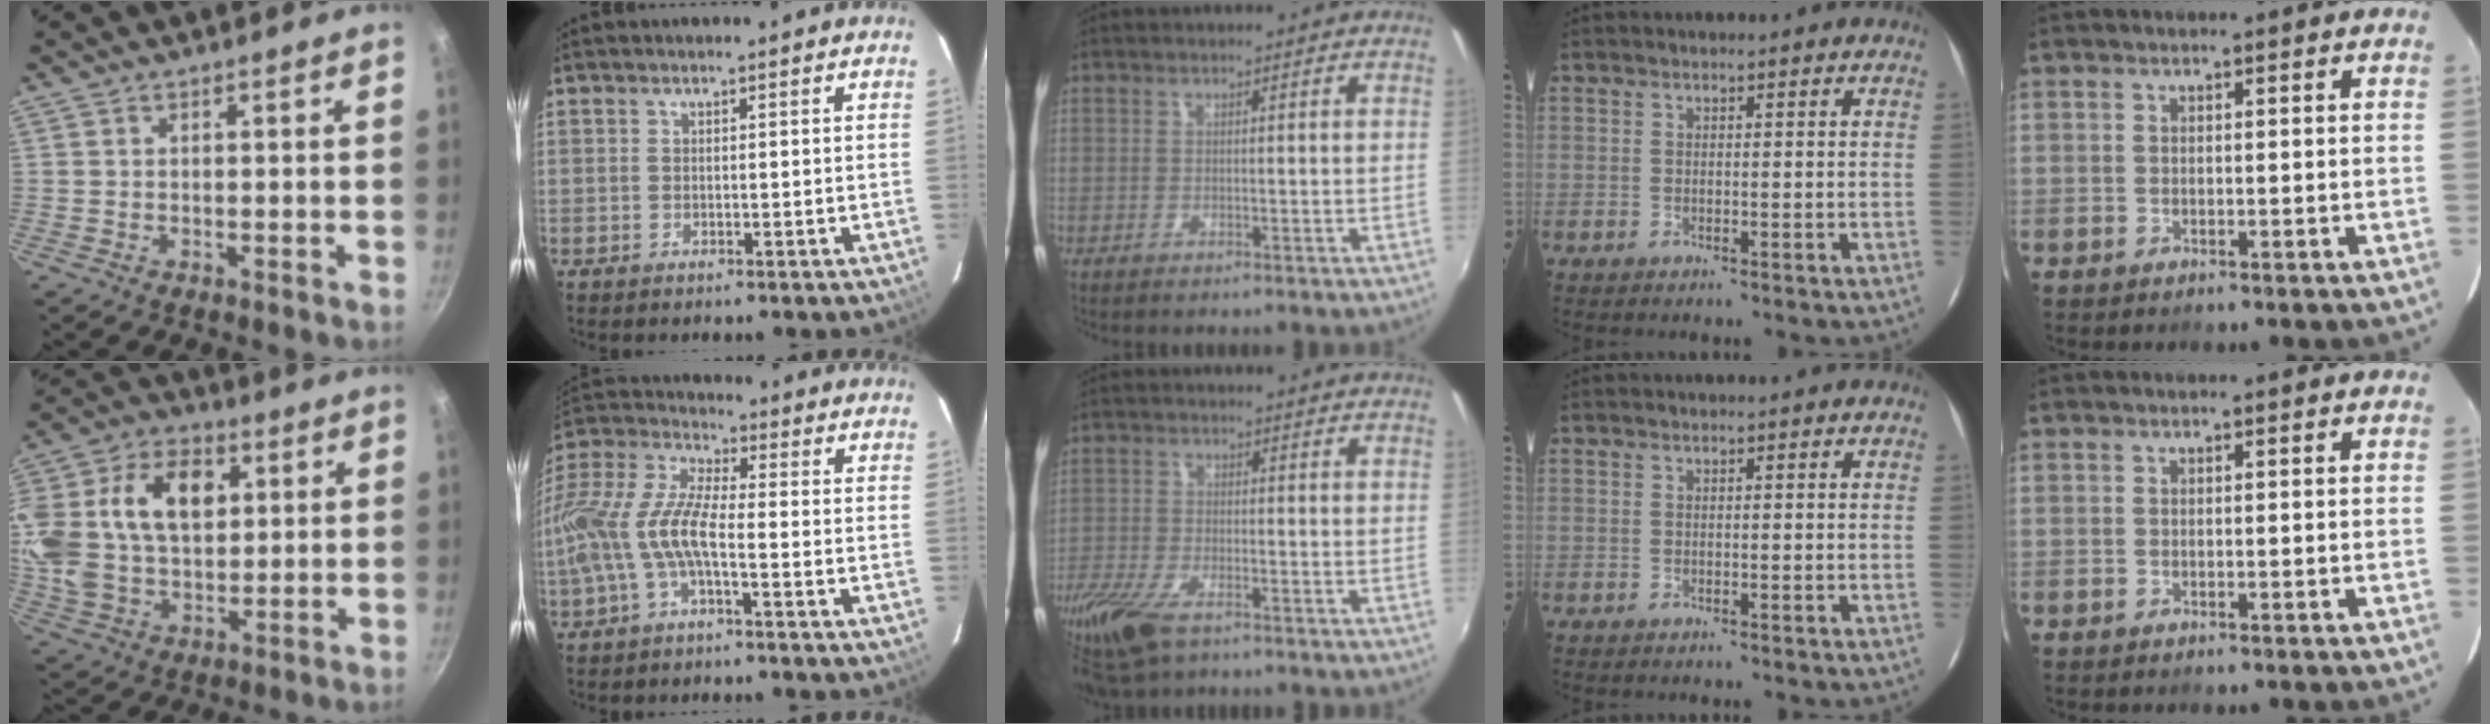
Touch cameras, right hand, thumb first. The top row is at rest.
{"thumb": {"total": 24.1, "force": [5.3, 16.4, 16.8], "torque": [-0.341, 0.020, 0.092]}, "index": {"total": 14.4, "force": [-4.1, 4.7, 13.0], "torque": [-0.283, 0.002, -0.087]}, "middle": {"total": 11.6, "force": [-7.7, 4.8, 7.2], "torque": [-0.181, -0.040, -0.148]}}